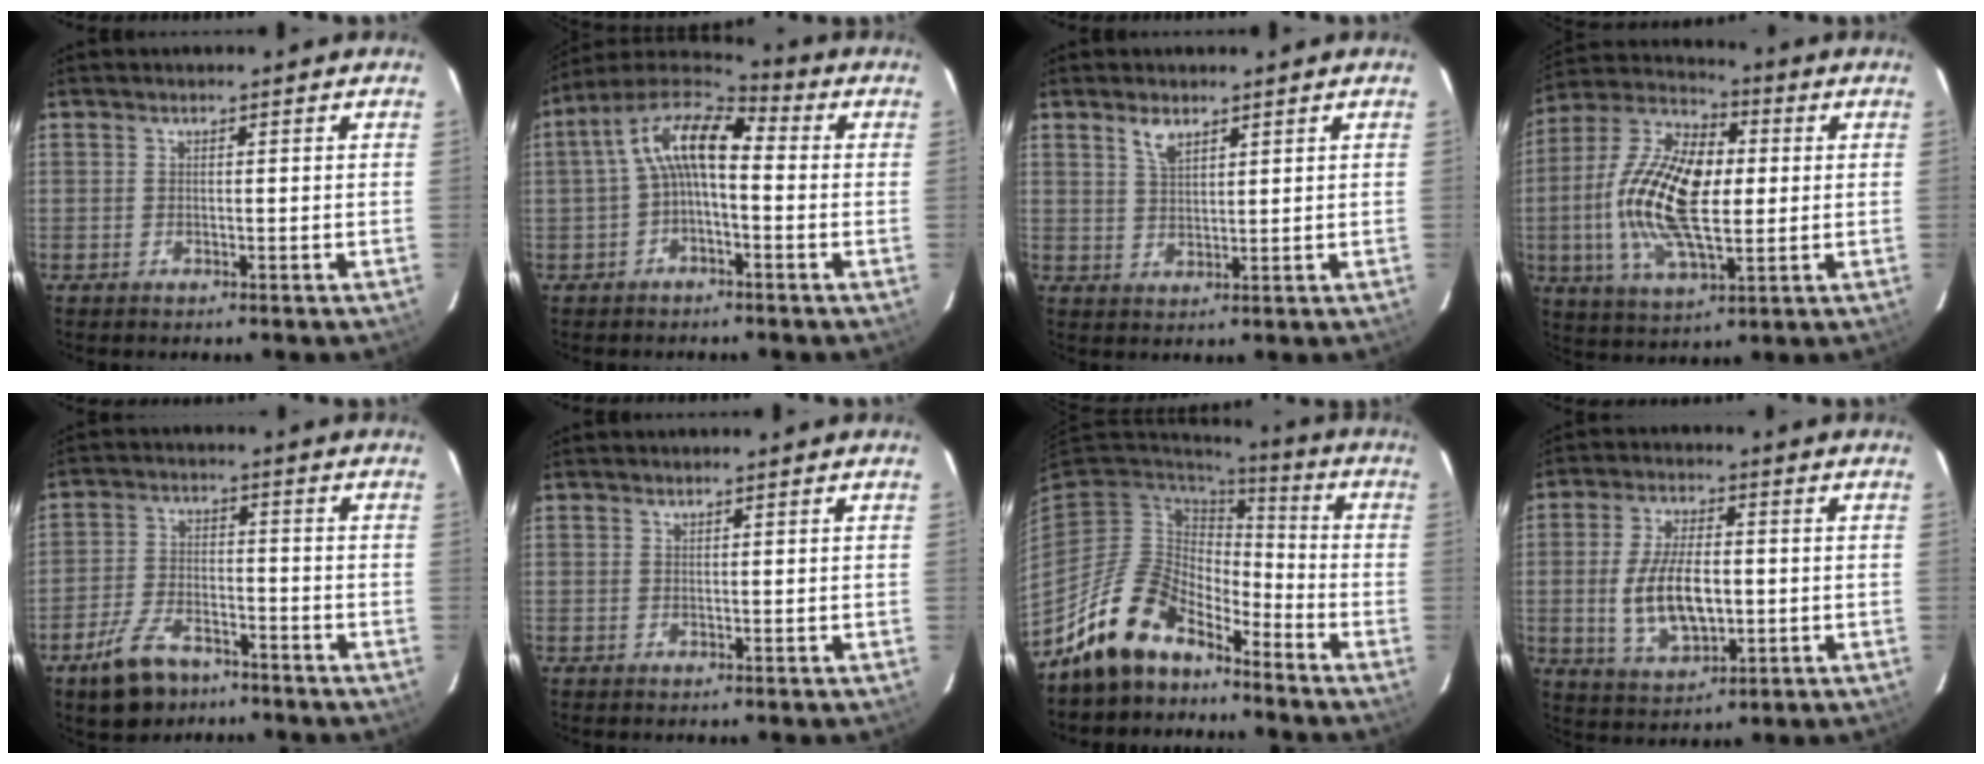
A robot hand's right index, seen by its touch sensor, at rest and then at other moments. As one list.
[{"total": 10.5, "force": [-0.1, 4.7, 9.3], "torque": [-0.180, 0.029, -0.010]}, {"total": 3.6, "force": [2.5, 1.5, 2.2], "torque": [-0.040, 0.002, 0.048]}, {"total": 19.5, "force": [0.1, 9.0, 17.3], "torque": [-0.344, 0.008, -0.007]}, {"total": 9.7, "force": [-6.8, 5.0, 4.9], "torque": [-0.120, 0.003, -0.116]}, {"total": 0.0}, {"total": 14.0, "force": [-11.1, 6.4, 5.6], "torque": [-0.121, 0.014, -0.202]}, {"total": 11.4, "force": [-1.0, 5.5, 10.0], "torque": [-0.200, -0.004, -0.011]}]